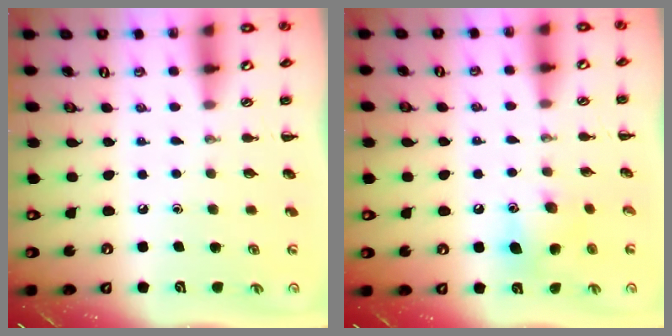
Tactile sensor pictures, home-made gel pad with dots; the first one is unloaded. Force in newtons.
{"total": 7.6, "press": 7.4, "slide": 1.8}